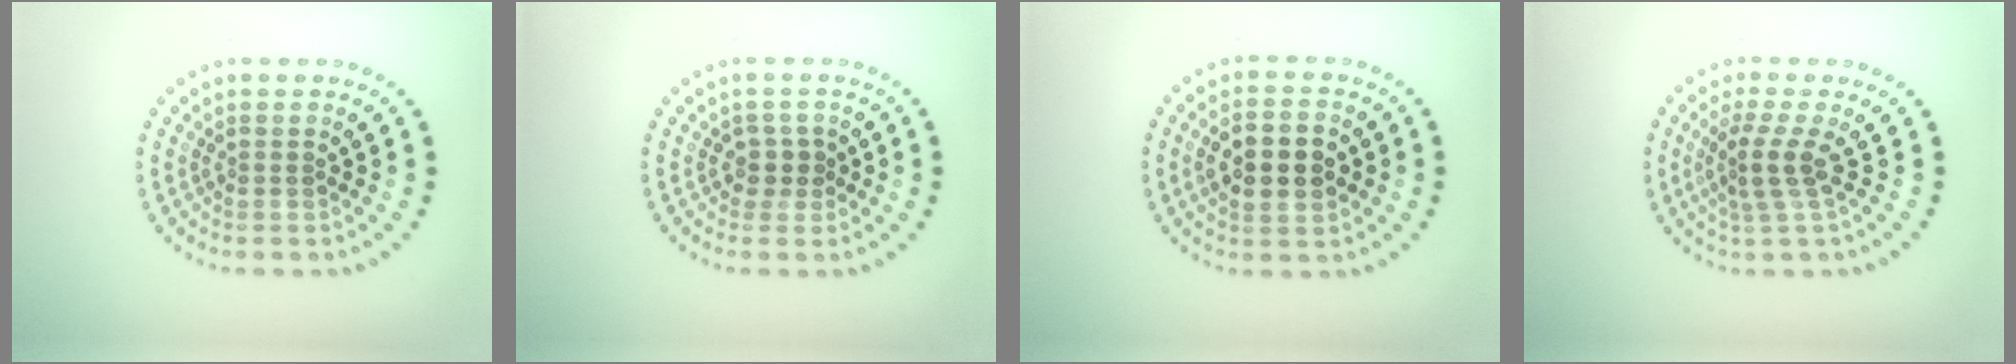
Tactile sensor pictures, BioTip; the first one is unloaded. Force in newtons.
{"total": 1.5, "press": 1.0, "slide": 1.1}
{"total": 4.9, "press": 4.9, "slide": 0.3}
{"total": 2.8, "press": 1.9, "slide": 2.0}